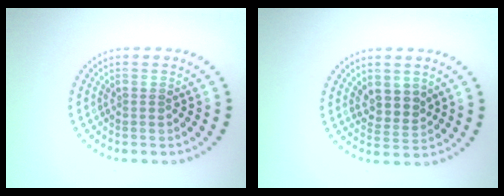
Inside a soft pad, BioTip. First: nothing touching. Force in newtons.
{"total": 2.5, "press": 2.3, "slide": 1.0}